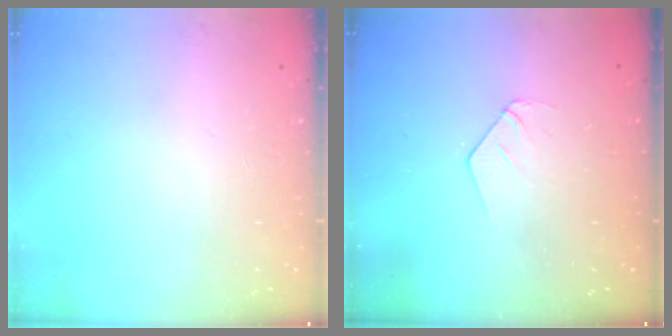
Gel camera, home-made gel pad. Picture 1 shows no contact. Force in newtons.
{"total": 3.5, "press": 3.5, "slide": 0.2}